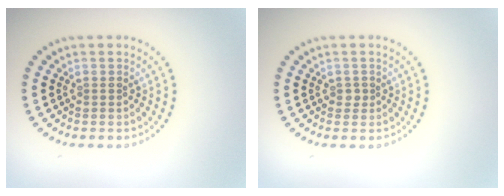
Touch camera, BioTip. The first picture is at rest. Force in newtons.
{"total": 0.6, "press": 0.5, "slide": 0.3}